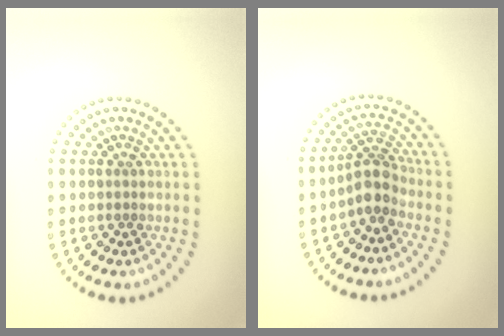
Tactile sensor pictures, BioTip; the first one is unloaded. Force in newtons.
{"total": 2.9, "press": 2.3, "slide": 1.8}